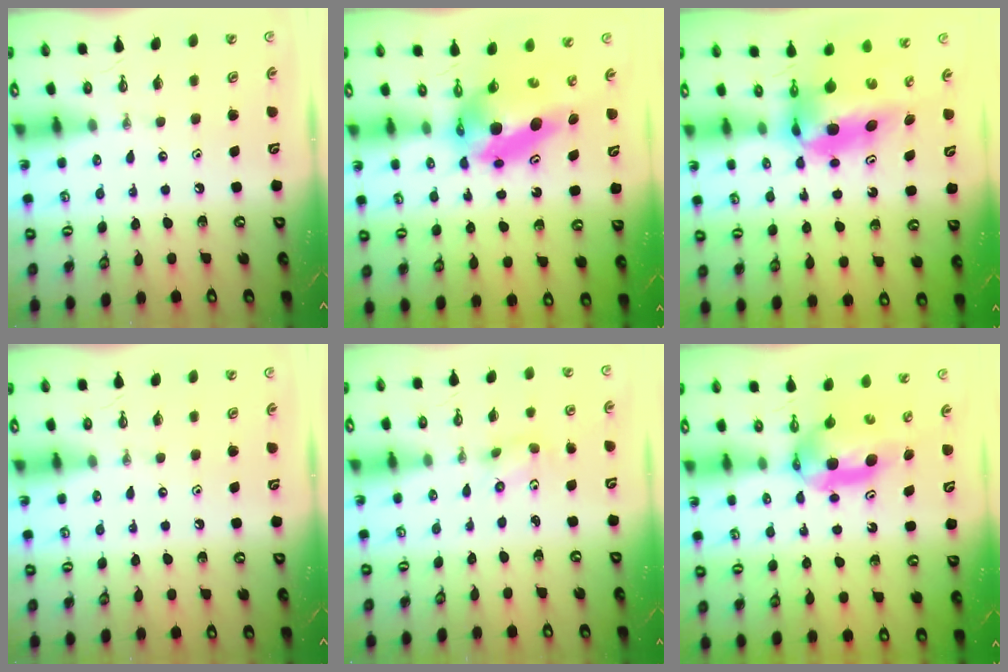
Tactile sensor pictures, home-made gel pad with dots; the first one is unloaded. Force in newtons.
{"total": 7.2, "press": 7.2, "slide": 0.3}
{"total": 10.1, "press": 7.5, "slide": 6.9}
{"total": 0.0}
{"total": 2.3, "press": 2.0, "slide": 1.1}
{"total": 9.8, "press": 4.7, "slide": 8.5}